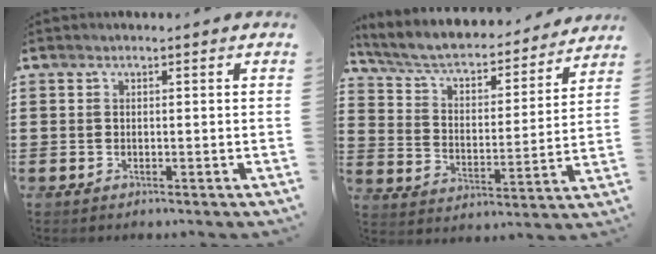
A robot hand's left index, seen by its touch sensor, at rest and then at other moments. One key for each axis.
{"total": 5.2, "fx": 4.5, "fy": 1.4, "fz": 2.2, "tx": -0.066, "ty": -0.038, "tz": 0.070}